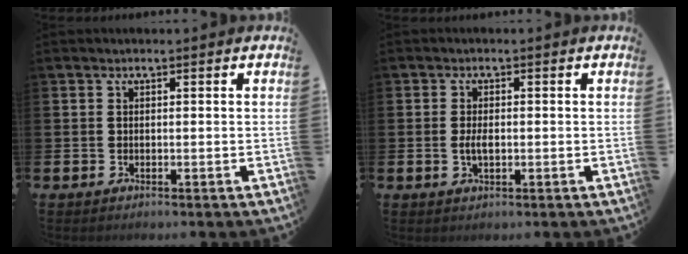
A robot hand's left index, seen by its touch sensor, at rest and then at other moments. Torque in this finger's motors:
{"motor_torque": [0.60, 0.50, 0.23, 0.10]}